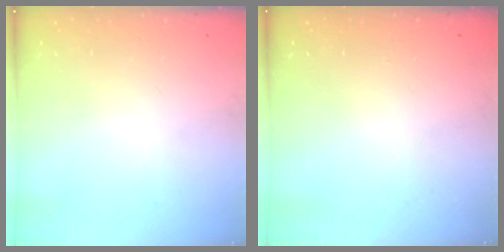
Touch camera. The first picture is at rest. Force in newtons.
{"total": 0.0}